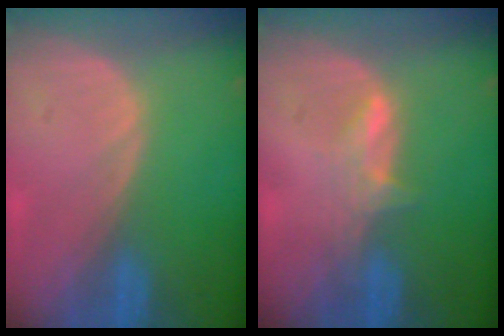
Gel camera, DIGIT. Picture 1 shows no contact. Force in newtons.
{"total": 2.8, "press": 2.8, "slide": 0.4}